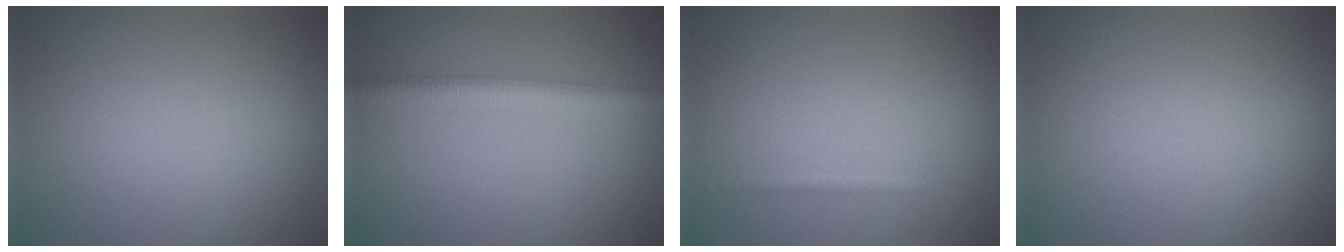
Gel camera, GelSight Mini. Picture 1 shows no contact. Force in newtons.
{"total": 3.7, "press": 3.7, "slide": 0.1}
{"total": 0.6, "press": 0.6, "slide": 0.0}
{"total": 0.0}